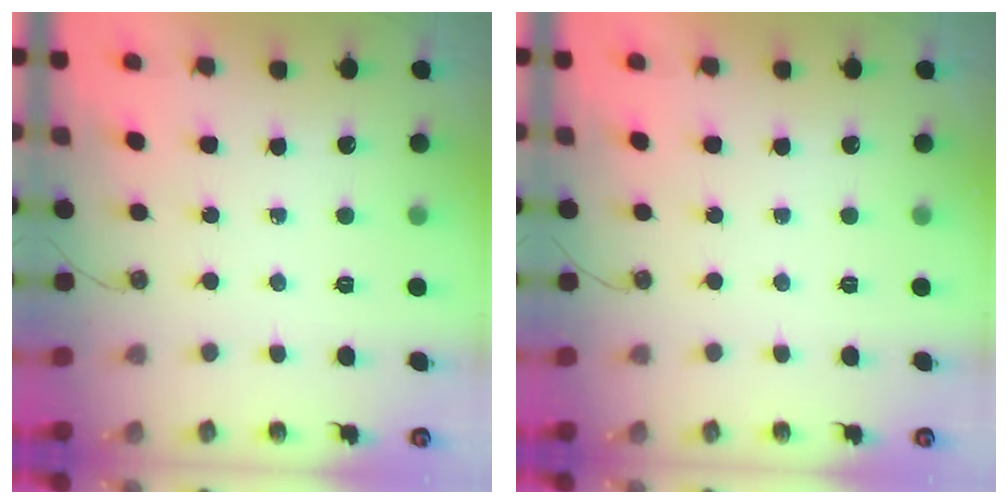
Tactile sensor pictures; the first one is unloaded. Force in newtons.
{"total": 0.0}